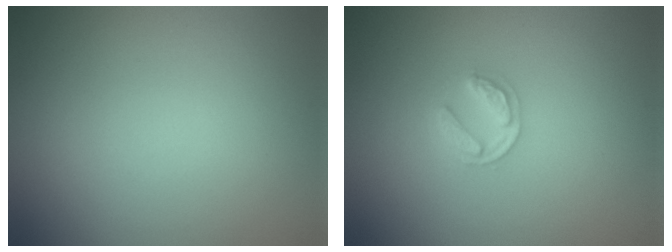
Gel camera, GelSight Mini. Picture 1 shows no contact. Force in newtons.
{"total": 2.0, "press": 2.0, "slide": 0.3}